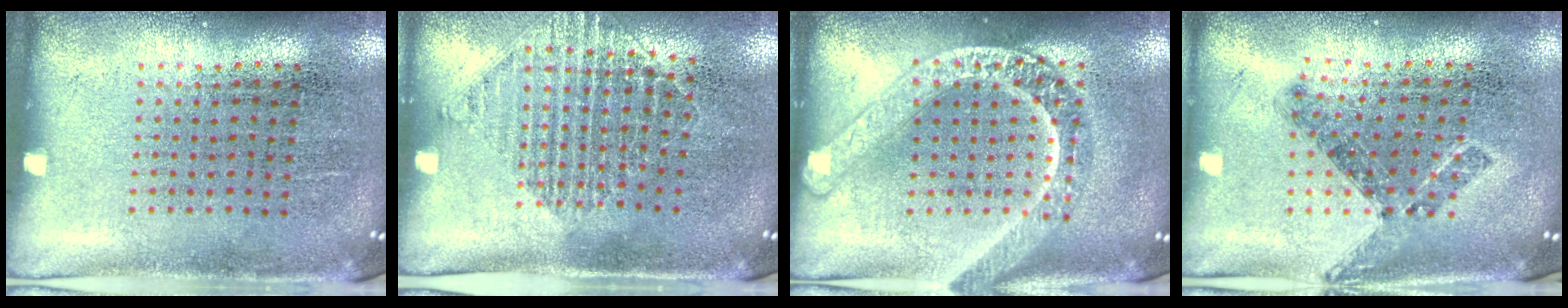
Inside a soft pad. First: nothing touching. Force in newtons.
{"total": 1.4, "press": 1.2, "slide": 0.7}
{"total": 3.1, "press": 3.1, "slide": 0.3}
{"total": 0.8, "press": 0.7, "slide": 0.3}